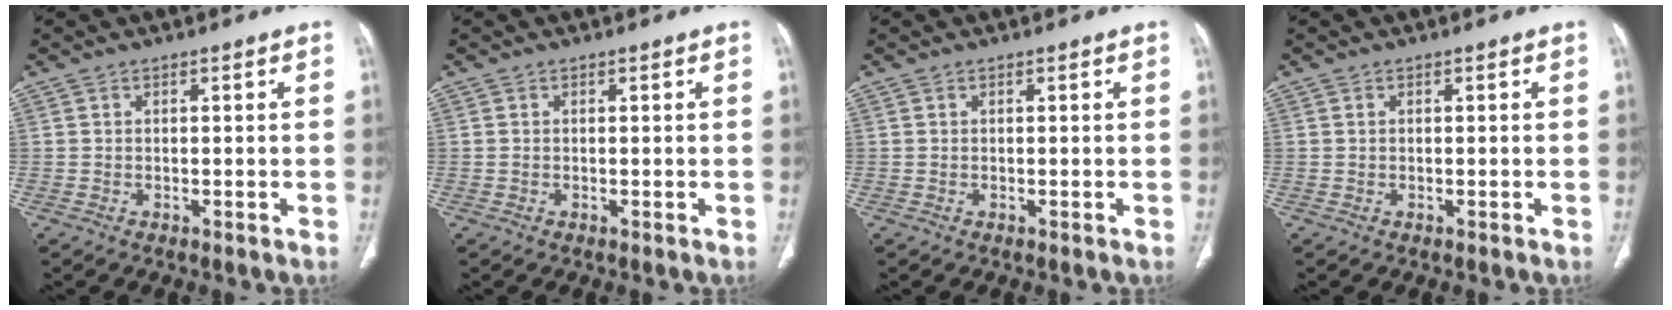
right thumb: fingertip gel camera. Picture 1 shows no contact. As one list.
[{"total": 0.0}, {"total": 0.0}, {"total": 0.0}]